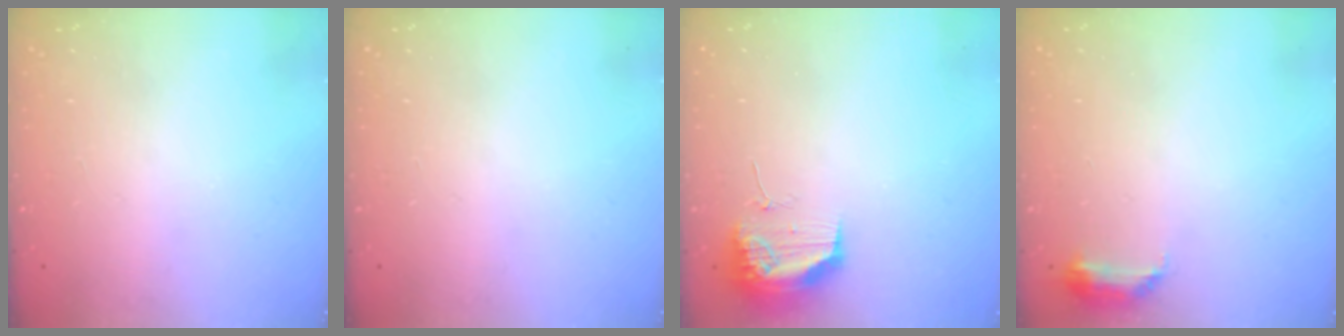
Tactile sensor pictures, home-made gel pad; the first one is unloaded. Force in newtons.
{"total": 0.0}
{"total": 11.2, "press": 11.1, "slide": 1.6}
{"total": 11.5, "press": 6.8, "slide": 9.2}